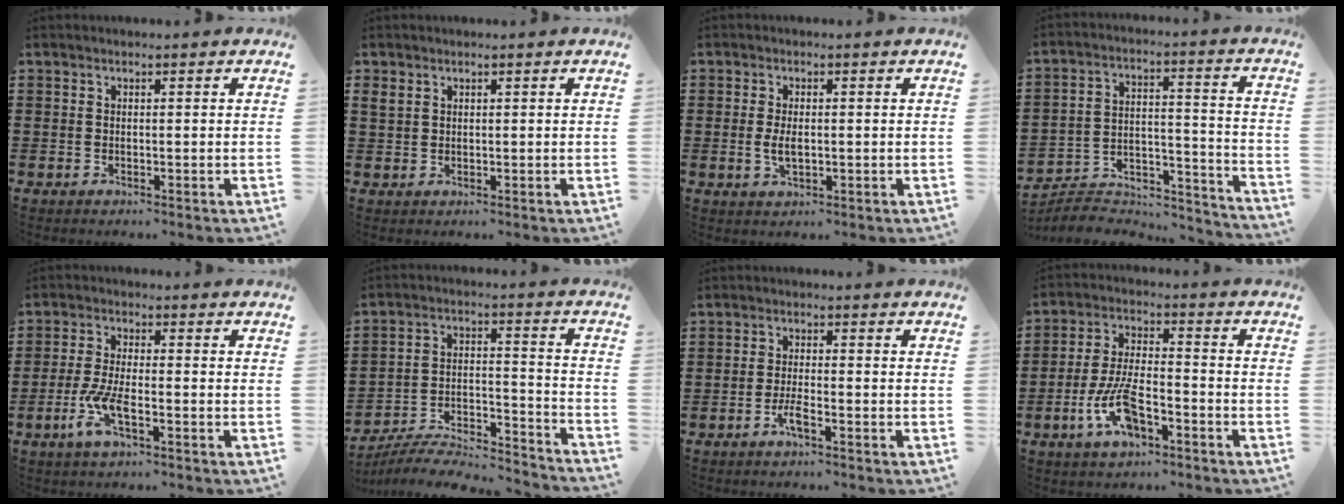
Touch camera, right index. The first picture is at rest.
{"total": 1.7, "force": [1.2, 1.1, 0.5], "torque": [-0.013, 0.004, 0.024]}
{"total": 2.8, "force": [0.0, 1.4, 2.5], "torque": [-0.056, 0.002, -0.004]}
{"total": 5.4, "force": [-5.0, 1.8, 0.8], "torque": [-0.011, 0.010, -0.100]}
{"total": 5.5, "force": [-2.3, 1.3, 4.9], "torque": [-0.122, -0.015, -0.050]}
{"total": 7.1, "force": [-6.7, 1.1, 2.0], "torque": [-0.036, 0.003, -0.134]}
{"total": 2.9, "force": [-1.6, 0.3, 2.4], "torque": [-0.056, -0.005, -0.033]}
{"total": 9.0, "force": [-4.1, 3.5, 7.2], "torque": [-0.169, -0.008, -0.078]}